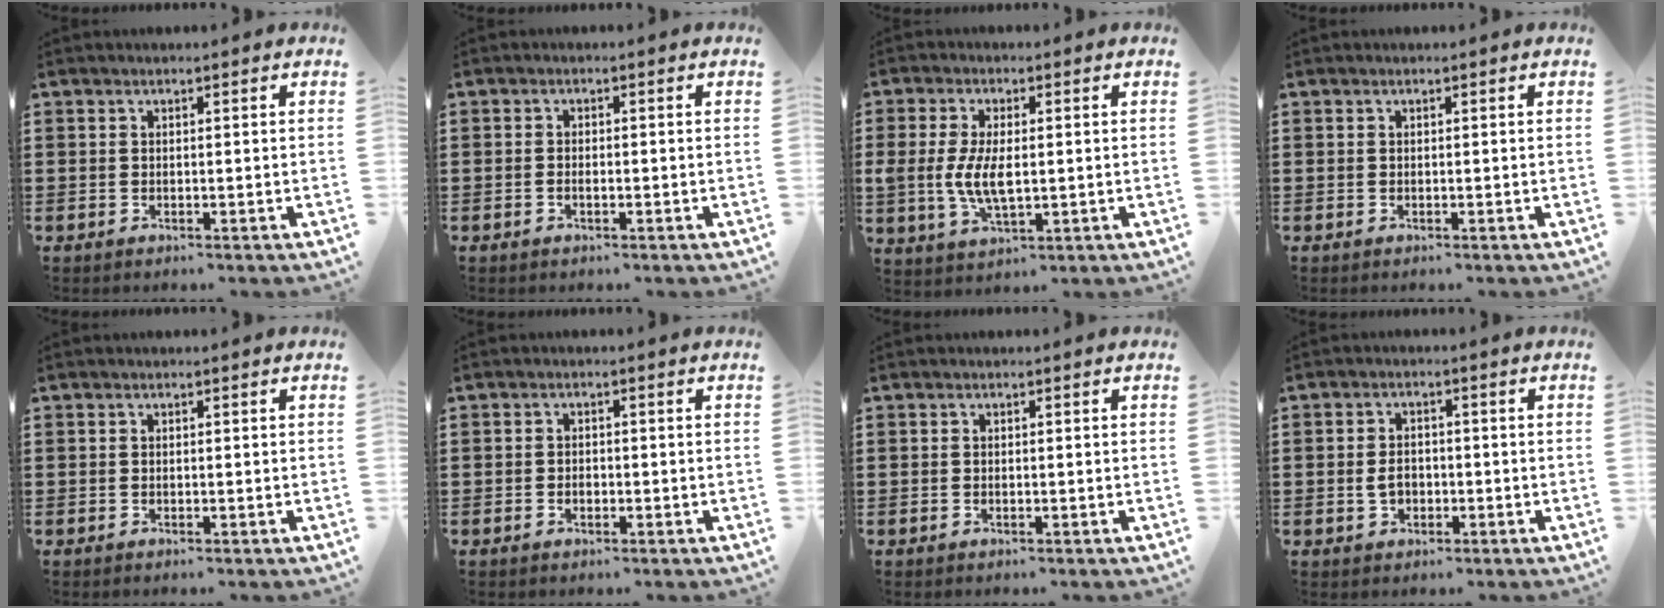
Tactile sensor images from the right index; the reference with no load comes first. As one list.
[{"total": 1.0, "force": [-0.6, 0.3, 0.7], "torque": [-0.016, -0.005, -0.010]}, {"total": 6.8, "force": [-0.2, 3.3, 5.9], "torque": [-0.130, 0.001, -0.006]}, {"total": 0.0}, {"total": 0.0}, {"total": 1.1, "force": [-0.6, 0.6, 0.7], "torque": [-0.014, -0.001, -0.012]}, {"total": 0.0}, {"total": 2.6, "force": [-0.6, 1.8, 1.8], "torque": [-0.036, 0.001, -0.012]}]